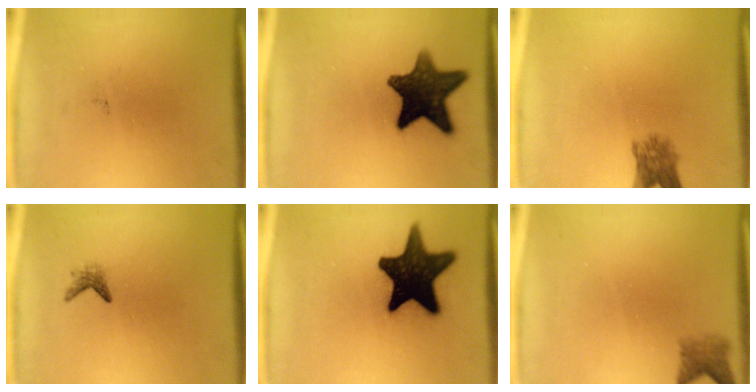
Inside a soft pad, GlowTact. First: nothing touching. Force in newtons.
{"total": 13.3}
{"total": 3.8}
{"total": 1.5}
{"total": 18.4}
{"total": 2.4}